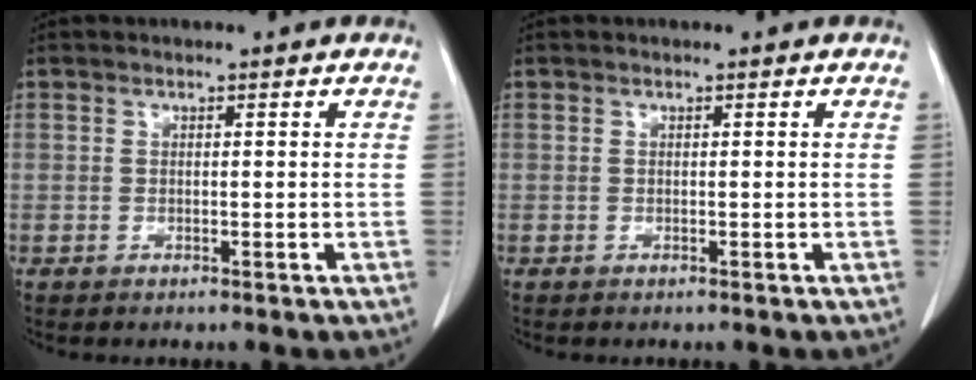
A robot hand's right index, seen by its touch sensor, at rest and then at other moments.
{"total": 0.0}